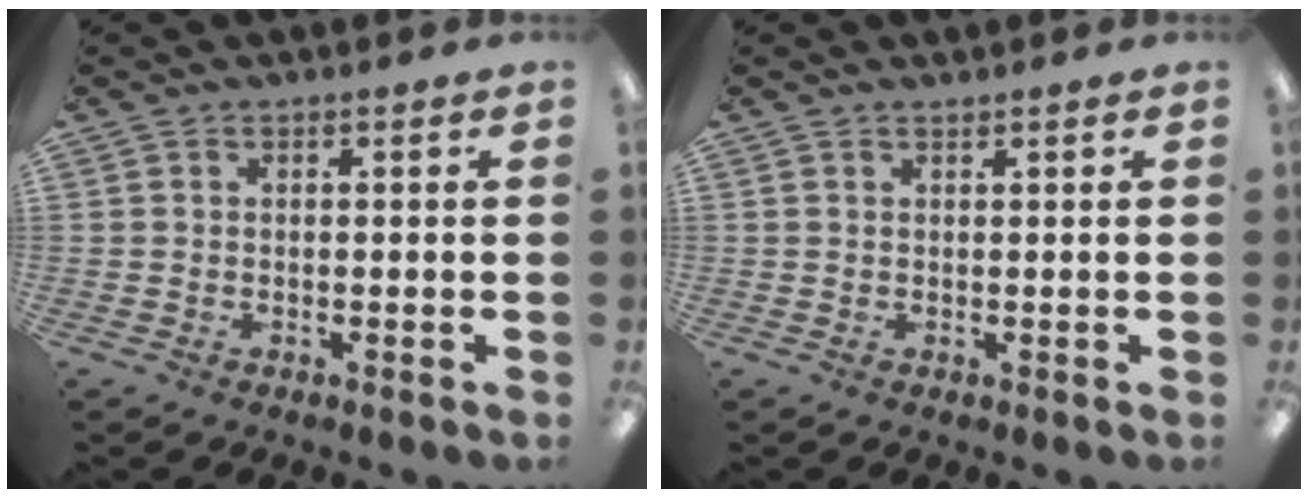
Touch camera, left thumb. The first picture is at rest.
{"total": 0.6, "force": [0.6, 0.0, 0.1], "torque": [-0.002, 0.001, 0.011]}